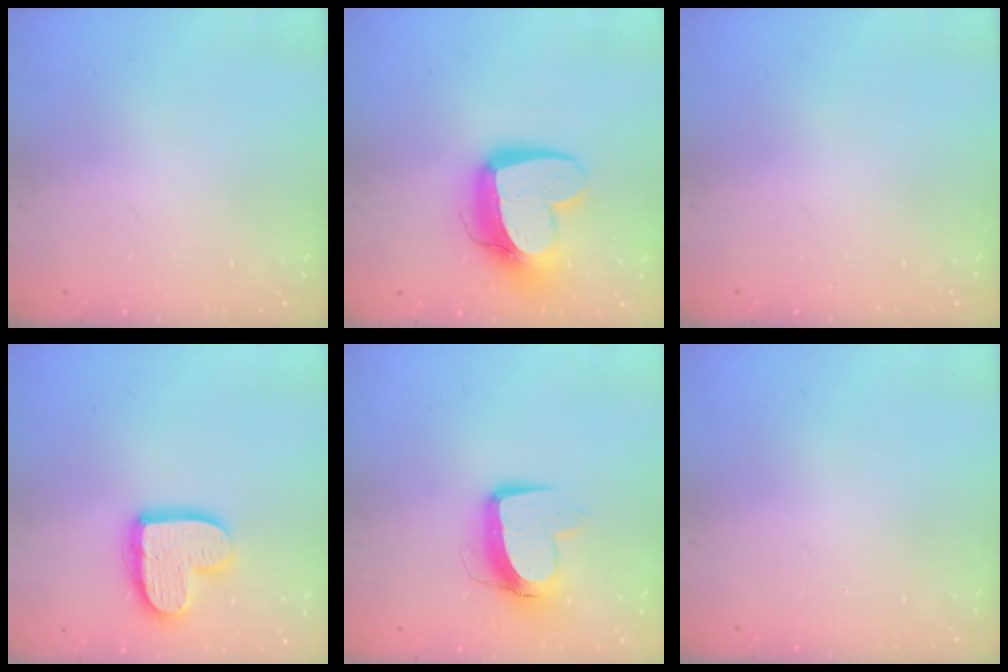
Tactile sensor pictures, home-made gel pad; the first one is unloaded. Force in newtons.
{"total": 15.2, "press": 15.2, "slide": 1.4}
{"total": 0.0}
{"total": 14.5, "press": 14.4, "slide": 1.3}
{"total": 11.0, "press": 11.0, "slide": 1.4}
{"total": 0.0}